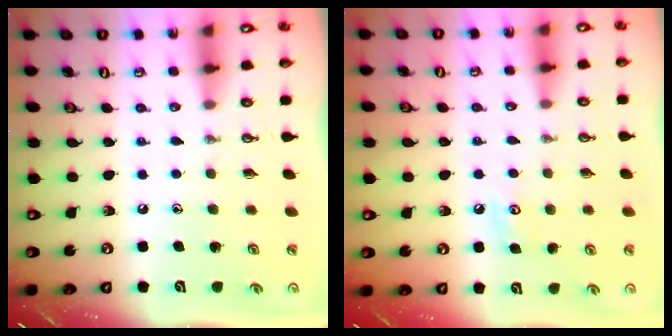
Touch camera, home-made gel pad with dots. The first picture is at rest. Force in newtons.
{"total": 5.6, "press": 5.6, "slide": 0.6}